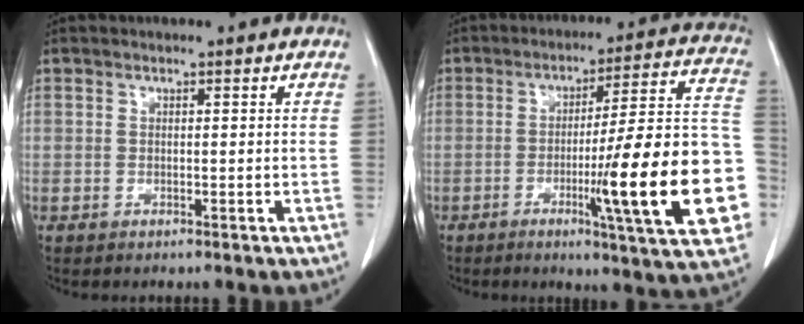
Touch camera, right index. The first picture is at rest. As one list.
[{"total": 21.1, "force": [-5.4, 0.9, 20.4], "torque": [-0.217, 0.010, -0.070]}]